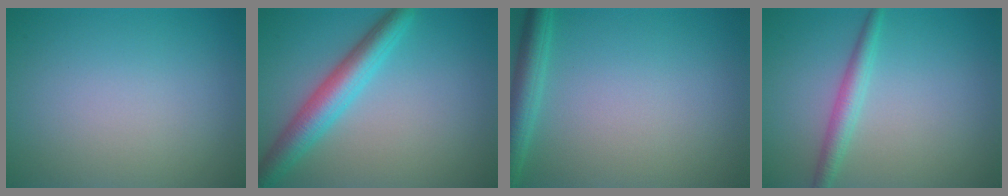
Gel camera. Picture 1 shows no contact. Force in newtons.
{"total": 4.8, "press": 4.8, "slide": 0.2}
{"total": 3.0, "press": 3.0, "slide": 0.2}
{"total": 2.3, "press": 2.3, "slide": 0.0}